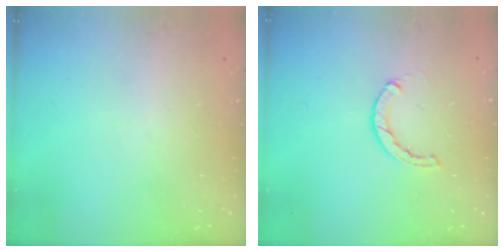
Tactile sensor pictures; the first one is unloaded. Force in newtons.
{"total": 1.6, "press": 1.5, "slide": 0.4}